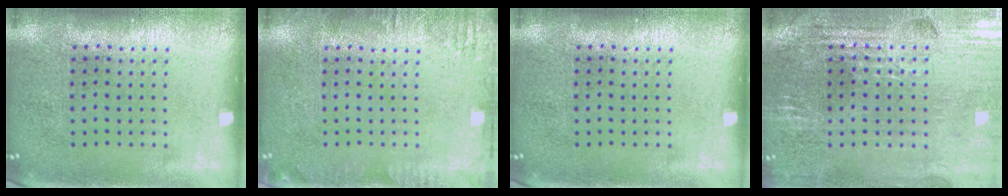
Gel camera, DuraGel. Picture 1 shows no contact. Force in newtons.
{"total": 1.9, "press": 1.9, "slide": 0.3}
{"total": 0.0}
{"total": 2.9, "press": 2.8, "slide": 0.5}